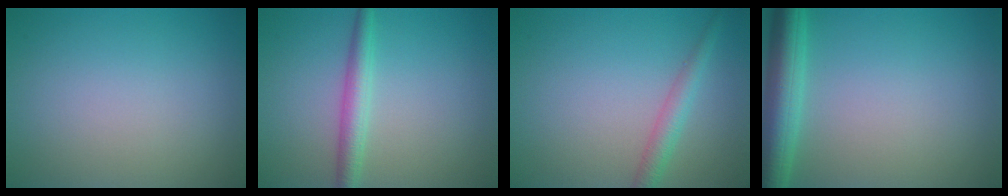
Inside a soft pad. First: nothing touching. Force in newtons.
{"total": 2.7, "press": 2.7, "slide": 0.1}
{"total": 2.2, "press": 2.2, "slide": 0.1}
{"total": 5.0, "press": 5.0, "slide": 0.2}